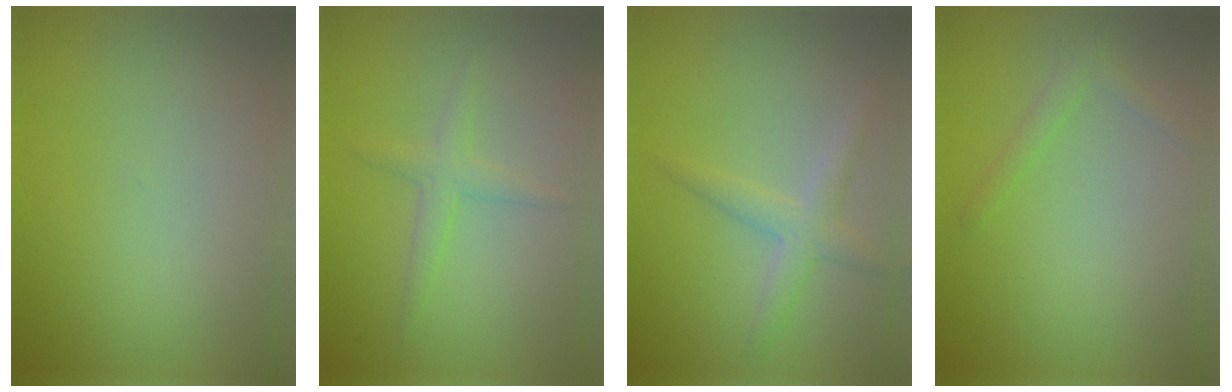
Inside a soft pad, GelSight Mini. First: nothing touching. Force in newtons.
{"total": 1.8, "press": 1.8, "slide": 0.1}
{"total": 2.5, "press": 2.5, "slide": 0.0}
{"total": 1.3, "press": 1.3, "slide": 0.1}